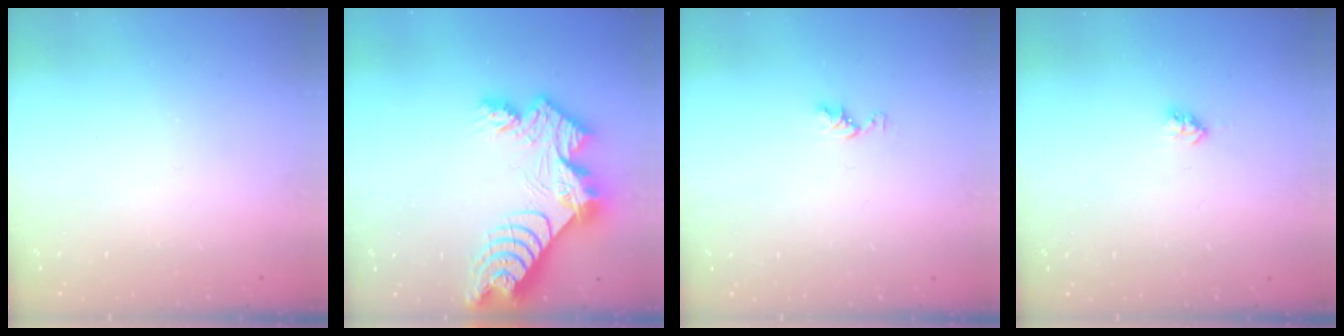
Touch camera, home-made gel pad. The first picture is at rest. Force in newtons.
{"total": 15.7, "press": 15.6, "slide": 1.5}
{"total": 3.9, "press": 3.9, "slide": 0.5}
{"total": 2.9, "press": 2.8, "slide": 0.5}